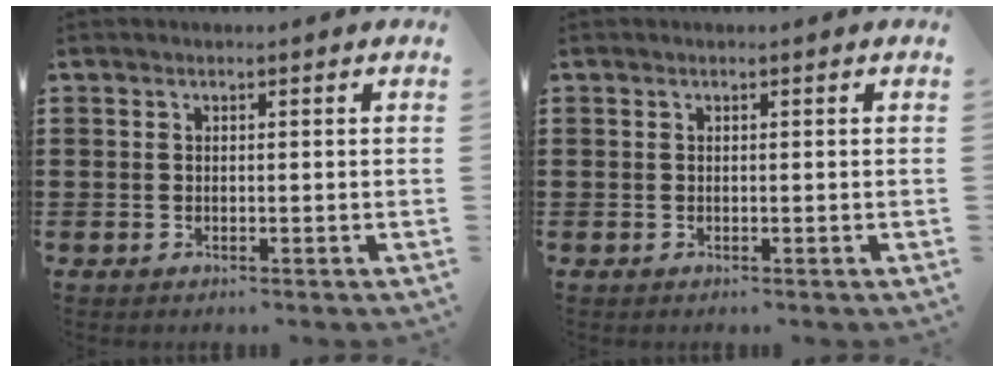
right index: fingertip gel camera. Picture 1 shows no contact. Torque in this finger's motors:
{"motor_torque": [0.57, 0.86, 0.02, 0.00]}